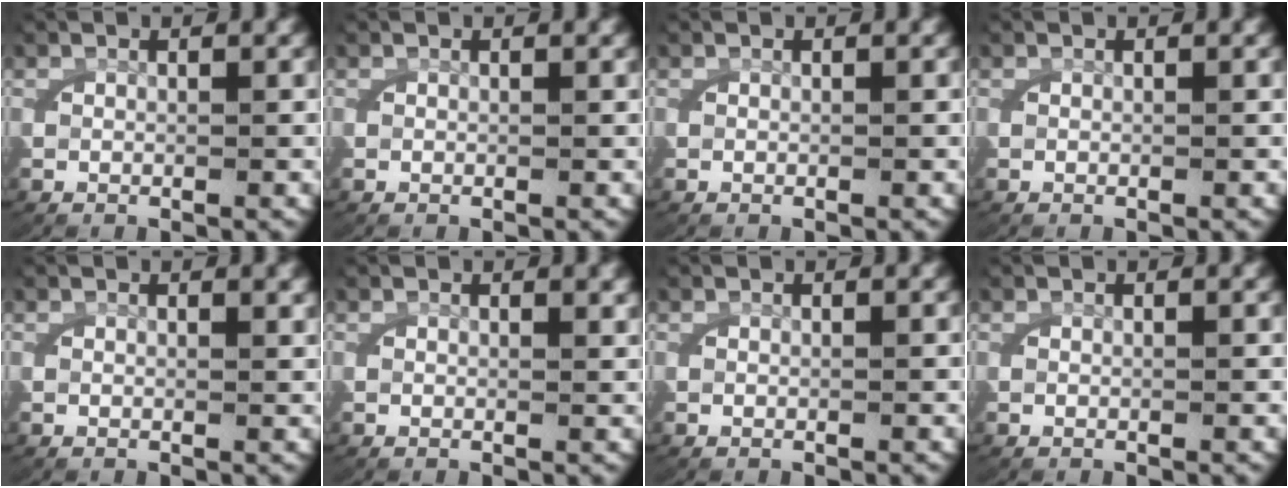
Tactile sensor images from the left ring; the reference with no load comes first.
{"total": 0.0}
{"total": 0.0}
{"total": 0.0}
{"total": 0.6, "force": [0.4, -0.1, 0.4], "torque": [-0.010, -0.003, 0.007]}
{"total": 0.6, "force": [0.5, -0.1, 0.4], "torque": [-0.009, -0.003, 0.008]}
{"total": 0.0}
{"total": 0.0}